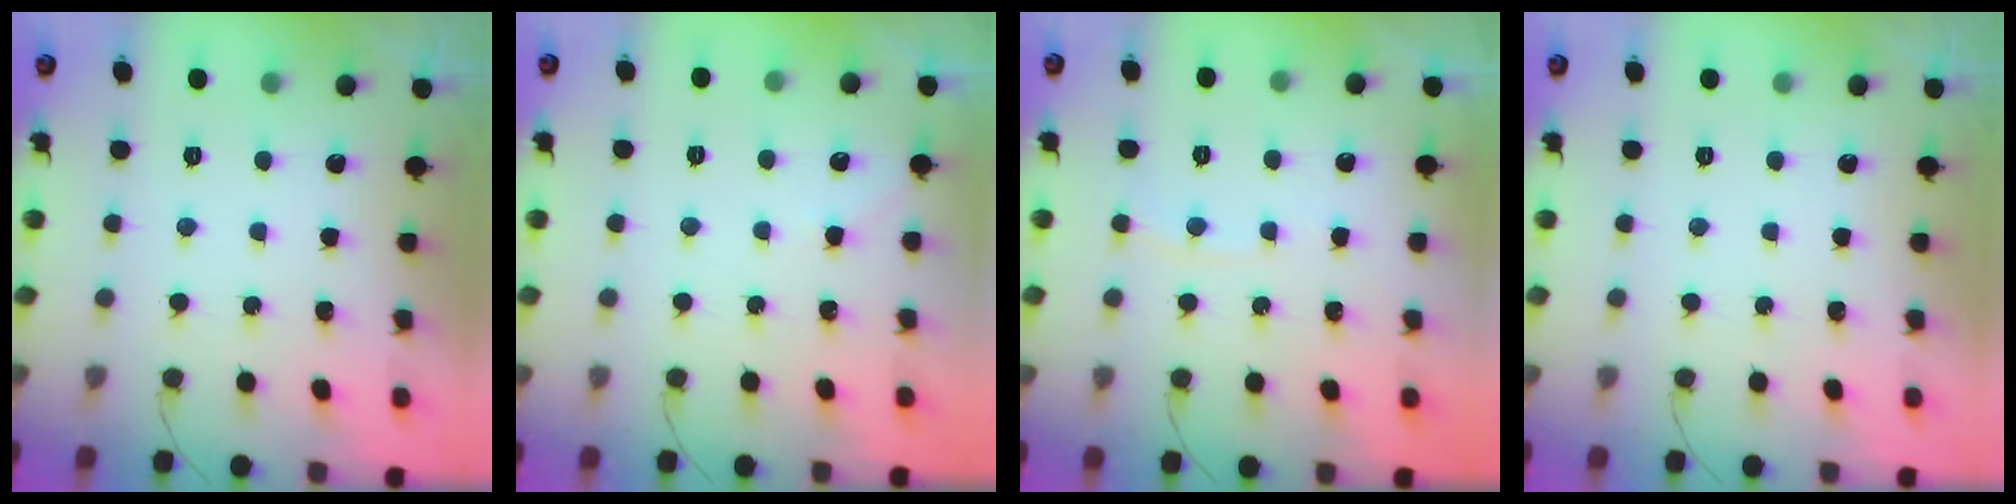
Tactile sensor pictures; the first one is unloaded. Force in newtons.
{"total": 2.3, "press": 2.3, "slide": 0.4}
{"total": 2.5, "press": 2.5, "slide": 0.2}
{"total": 0.0}